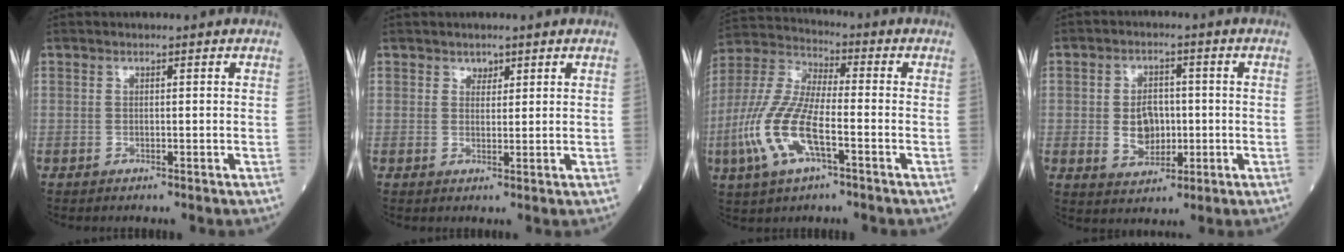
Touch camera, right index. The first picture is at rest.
{"total": 1.4, "force": [1.0, 0.9, 0.3], "torque": [-0.001, -0.004, 0.016]}
{"total": 13.3, "force": [-4.5, 4.2, 11.9], "torque": [-0.272, -0.004, -0.088]}
{"total": 6.0, "force": [-0.5, 4.1, 4.3], "torque": [-0.078, 0.004, -0.002]}